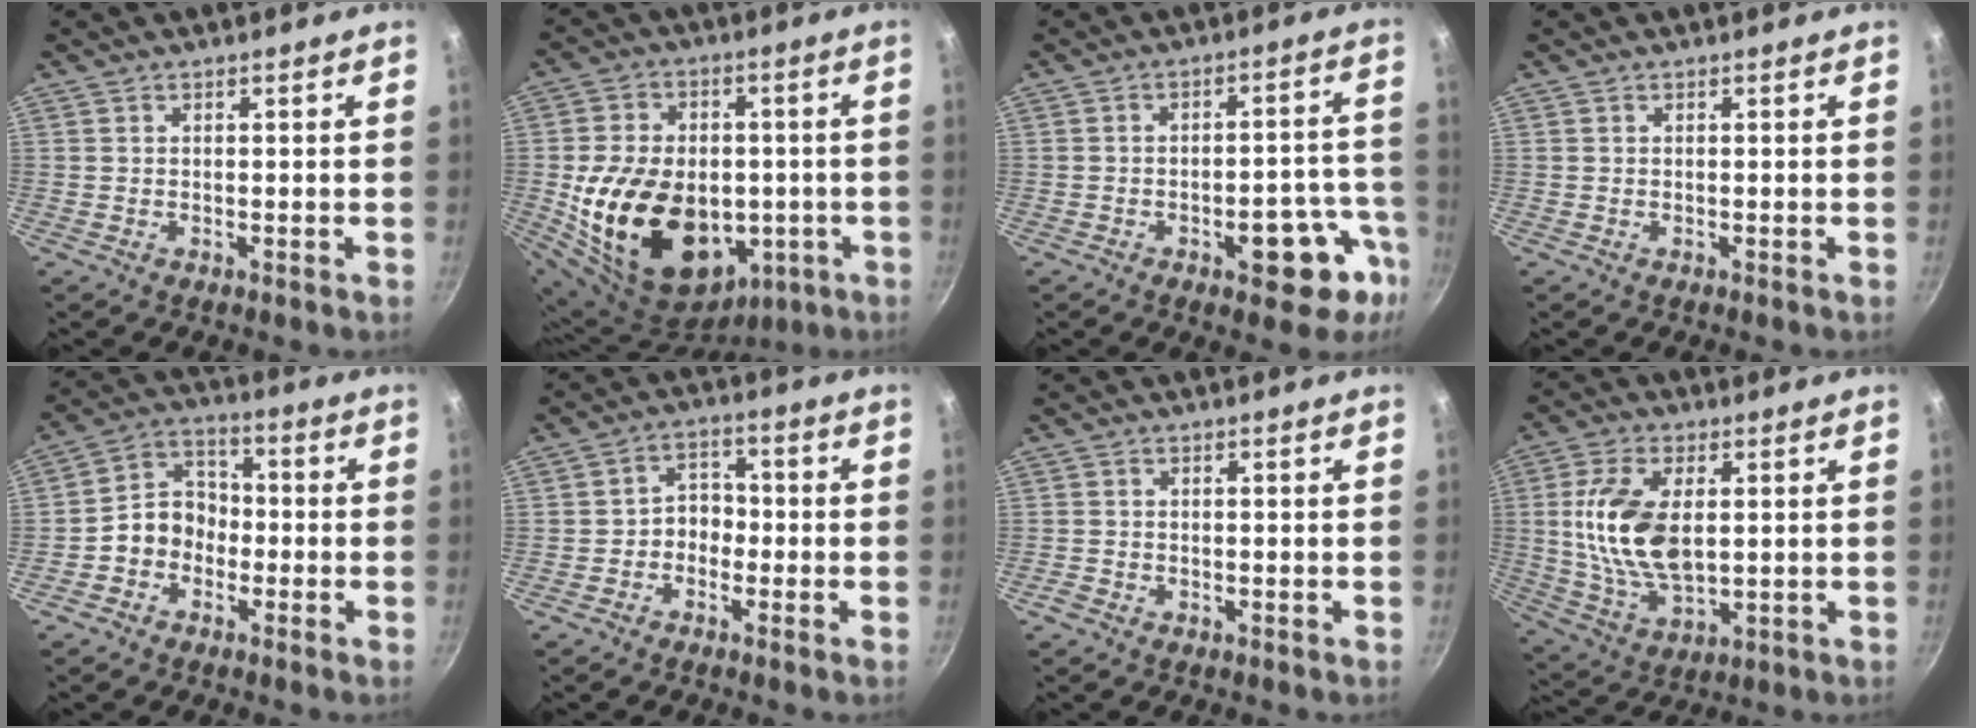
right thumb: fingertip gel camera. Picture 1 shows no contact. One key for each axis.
{"total": 24.4, "fx": -3.5, "fy": 17.5, "fz": 16.7, "tx": -0.281, "ty": 0.021, "tz": -0.035}
{"total": 12.3, "fx": -5.7, "fy": 5.7, "fz": 9.2, "tx": -0.061, "ty": 0.046, "tz": -0.067}
{"total": 0.0}
{"total": 8.0, "fx": -2.4, "fy": 6.7, "fz": 3.8, "tx": -0.028, "ty": 0.040, "tz": -0.058}
{"total": 4.1, "fx": -1.2, "fy": 3.3, "fz": 2.2, "tx": -0.008, "ty": 0.021, "tz": -0.028}
{"total": 1.1, "fx": -0.7, "fy": 0.7, "fz": 0.4, "tx": -0.013, "ty": 0.002, "tz": -0.016}
{"total": 14.7, "fx": 1.8, "fy": 8.0, "fz": 12.2, "tx": -0.229, "ty": -0.008, "tz": 0.039}